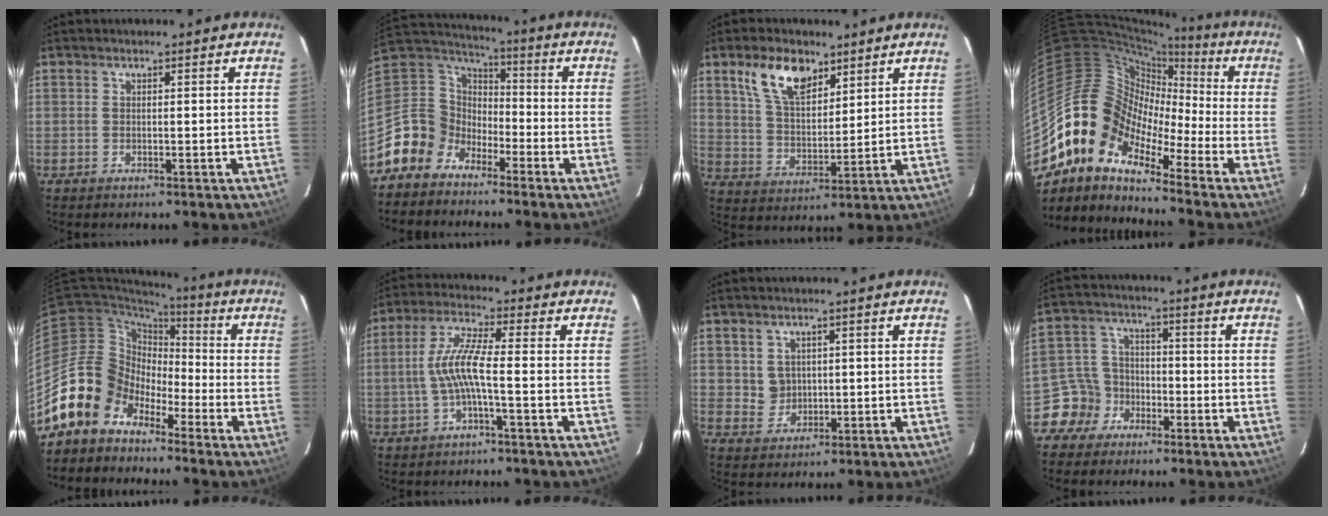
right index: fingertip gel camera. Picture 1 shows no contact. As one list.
[{"total": 10.7, "force": [-7.2, 7.8, 1.4], "torque": [-0.057, 0.038, -0.154]}, {"total": 10.7, "force": [6.4, 5.3, 6.6], "torque": [-0.123, 0.013, 0.127]}, {"total": 12.0, "force": [-7.5, 7.7, 5.4], "torque": [-0.085, 0.018, -0.173]}, {"total": 12.4, "force": [-8.2, 9.1, 1.9], "torque": [-0.051, 0.033, -0.156]}, {"total": 6.9, "force": [-1.8, 0.2, 6.7], "torque": [-0.149, 0.007, -0.031]}, {"total": 3.2, "force": [1.0, 3.1, 0.5], "torque": [-0.007, 0.008, 0.026]}, {"total": 6.9, "force": [-4.5, 5.2, 0.3], "torque": [-0.018, 0.031, -0.091]}]